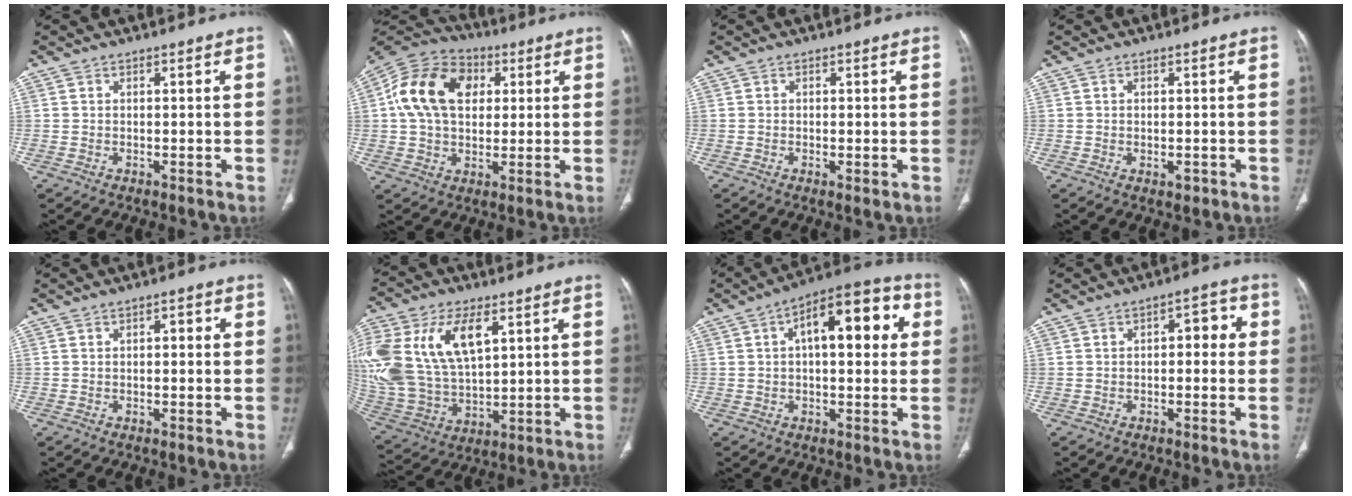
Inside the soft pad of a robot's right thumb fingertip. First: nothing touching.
{"total": 17.0, "force": [3.5, 12.1, 11.4], "torque": [-0.195, 0.015, 0.054]}
{"total": 1.3, "force": [-0.3, 0.4, 1.2], "torque": [-0.024, -0.005, -0.006]}
{"total": 1.7, "force": [-0.5, 1.1, 1.2], "torque": [-0.013, -0.002, -0.002]}
{"total": 1.9, "force": [0.3, 1.0, 1.7], "torque": [-0.022, 0.007, 0.003]}
{"total": 25.8, "force": [8.6, 15.1, 19.1], "torque": [-0.441, 0.007, 0.175]}
{"total": 15.4, "force": [3.6, 7.0, 13.3], "torque": [-0.159, 0.032, 0.046]}
{"total": 4.4, "force": [0.2, 2.4, 3.7], "torque": [-0.034, 0.019, -0.005]}